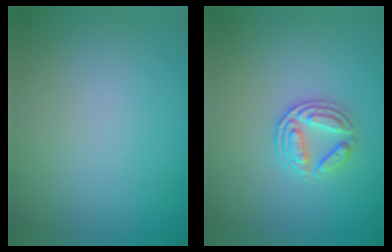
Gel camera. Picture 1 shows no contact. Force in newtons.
{"total": 2.9, "press": 2.5, "slide": 1.6}